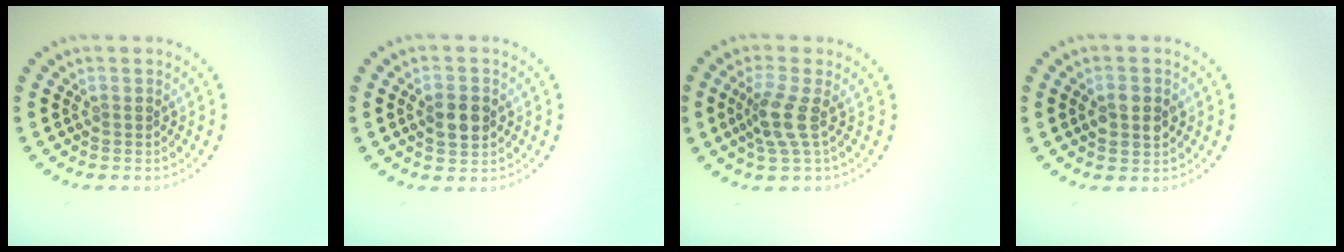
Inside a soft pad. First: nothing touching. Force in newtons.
{"total": 2.9, "press": 2.9, "slide": 0.1}
{"total": 2.7, "press": 2.1, "slide": 1.7}
{"total": 2.9, "press": 2.9, "slide": 0.1}